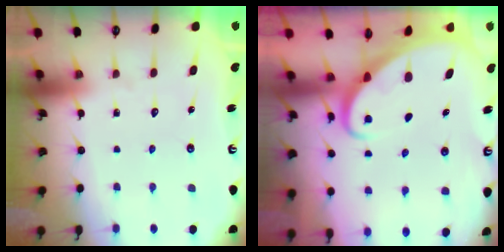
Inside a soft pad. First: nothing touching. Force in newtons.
{"total": 2.7, "press": 2.7, "slide": 0.2}